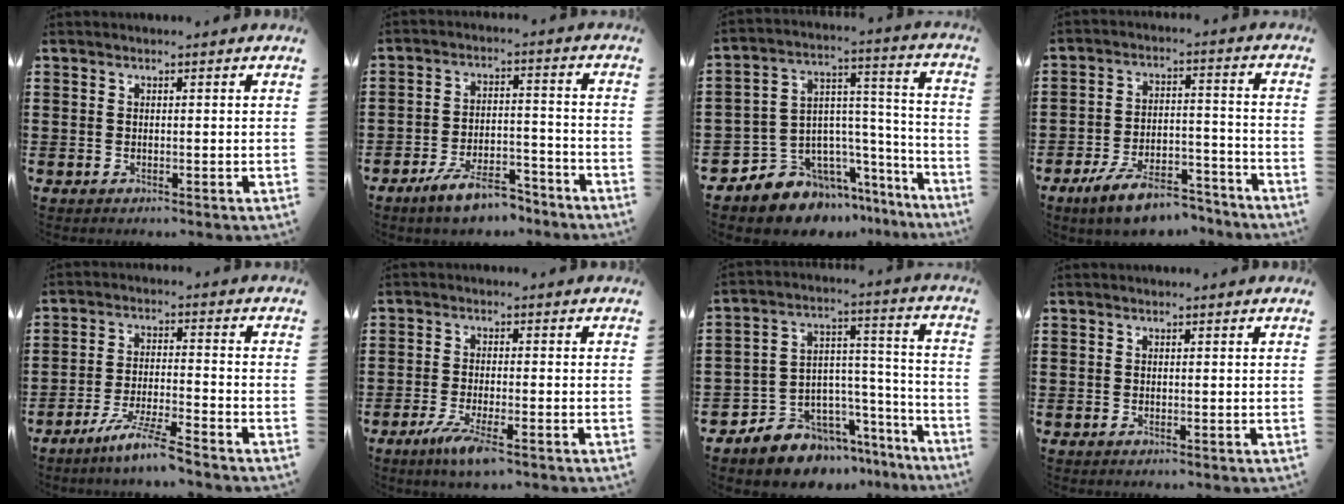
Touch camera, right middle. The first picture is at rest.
{"total": 7.6, "force": [-6.2, 2.1, 3.9], "torque": [-0.076, 0.007, -0.116]}
{"total": 8.4, "force": [-6.6, 5.2, 0.2], "torque": [-0.031, -0.004, -0.122]}
{"total": 8.8, "force": [-7.3, 2.3, 4.3], "torque": [-0.078, 0.018, -0.136]}
{"total": 6.5, "force": [-5.4, -0.3, 3.6], "torque": [-0.077, -0.014, -0.104]}
{"total": 4.8, "force": [-2.8, 0.7, 3.9], "torque": [-0.080, -0.011, -0.049]}
{"total": 7.2, "force": [-6.3, 3.4, -0.5], "torque": [-0.005, 0.004, -0.122]}
{"total": 0.0}